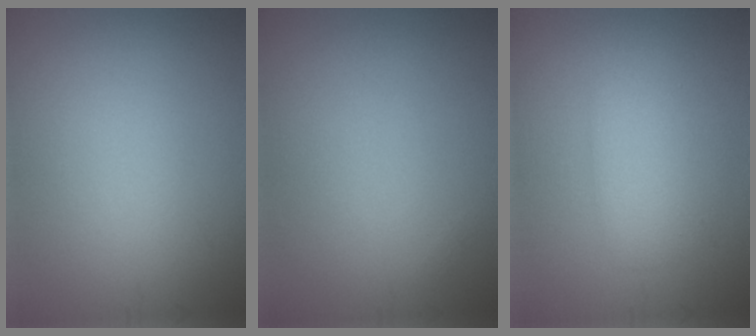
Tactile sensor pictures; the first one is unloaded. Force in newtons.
{"total": 0.0}
{"total": 3.1, "press": 3.1, "slide": 0.0}